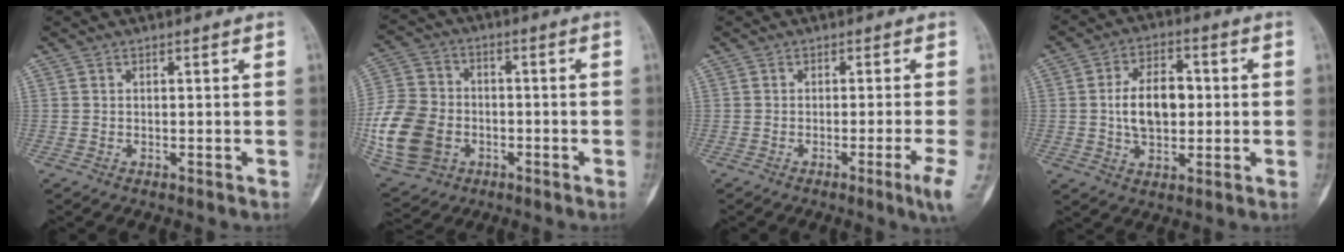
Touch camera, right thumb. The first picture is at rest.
{"total": 16.7, "force": [-4.1, 13.0, 9.7], "torque": [-0.196, 0.012, -0.068]}
{"total": 4.1, "force": [-1.6, -0.7, 3.7], "torque": [-0.063, -0.009, -0.027]}
{"total": 10.4, "force": [0.4, 6.5, 8.1], "torque": [-0.118, 0.013, 0.006]}